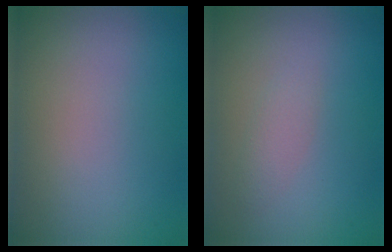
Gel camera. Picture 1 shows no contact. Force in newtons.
{"total": 1.3, "press": 1.3, "slide": 0.1}